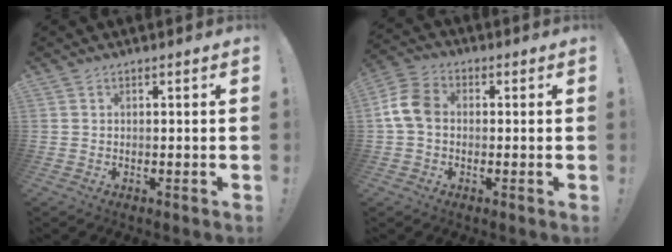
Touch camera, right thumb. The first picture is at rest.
{"total": 9.3, "force": [0.1, 6.6, 6.5], "torque": [-0.137, 0.013, 0.008]}